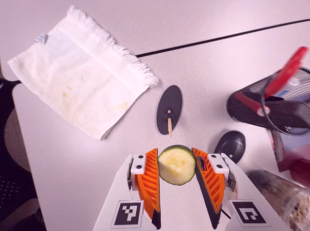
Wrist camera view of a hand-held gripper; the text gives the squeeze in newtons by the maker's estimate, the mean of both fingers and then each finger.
{"total": 8.1, "left": 7.6, "right": 8.6}